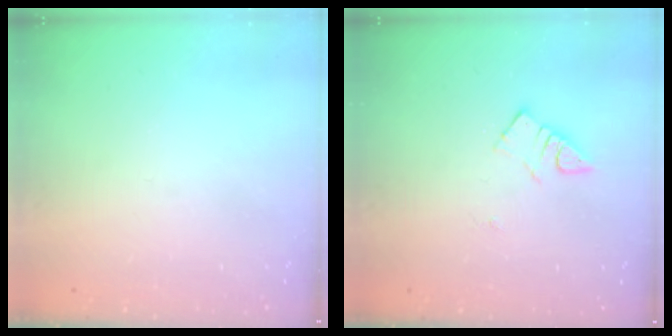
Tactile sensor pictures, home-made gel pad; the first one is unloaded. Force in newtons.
{"total": 2.8, "press": 2.7, "slide": 0.3}